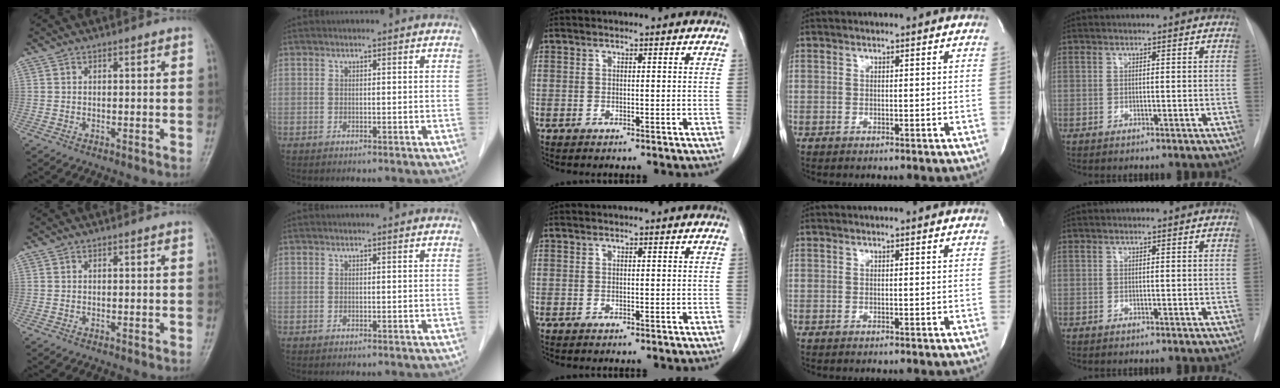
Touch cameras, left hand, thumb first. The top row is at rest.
{}